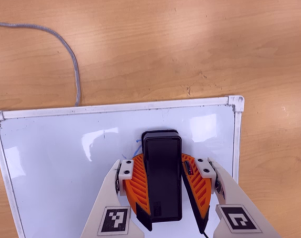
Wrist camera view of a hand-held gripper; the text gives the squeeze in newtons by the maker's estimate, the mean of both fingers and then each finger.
{"total": 16.9, "left": 19.3, "right": 14.6}